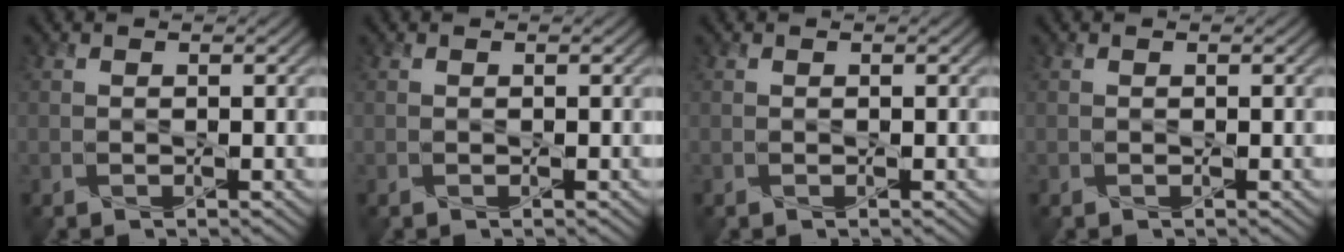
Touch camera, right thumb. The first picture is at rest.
{"total": 0.0}
{"total": 0.0}
{"total": 0.0}